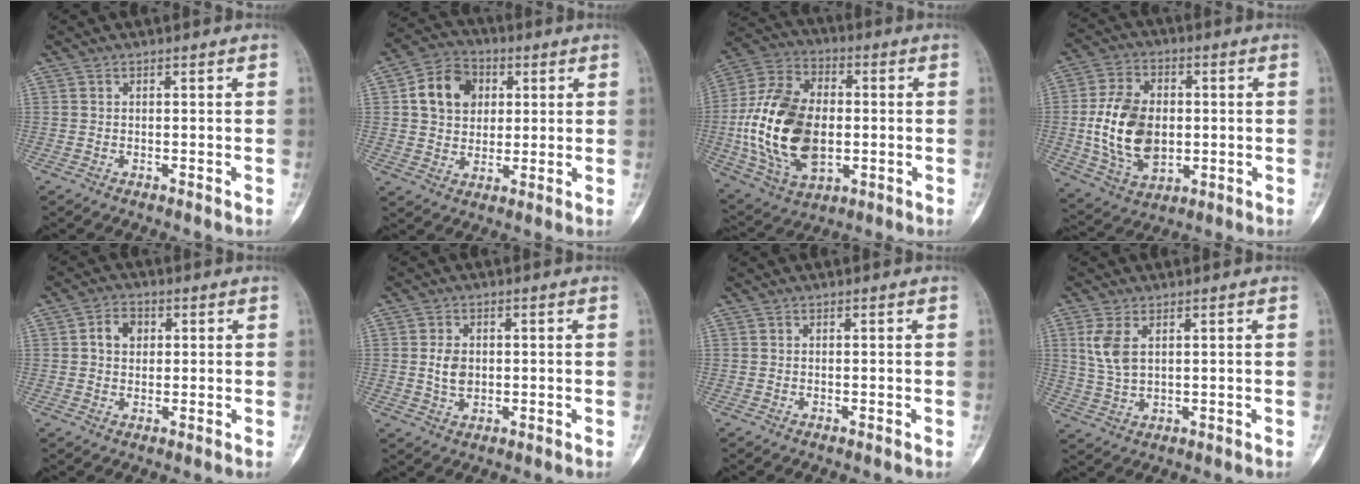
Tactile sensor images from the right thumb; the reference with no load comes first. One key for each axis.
{"total": 11.0, "fx": 2.6, "fy": 8.9, "fz": 6.0, "tx": -0.072, "ty": 0.002, "tz": 0.039}
{"total": 22.4, "fx": -1.6, "fy": 14.2, "fz": 17.3, "tx": -0.325, "ty": 0.006, "tz": -0.020}
{"total": 15.7, "fx": -0.5, "fy": 10.6, "fz": 11.5, "tx": -0.195, "ty": 0.000, "tz": 0.000}
{"total": 4.7, "fx": 1.0, "fy": 3.7, "fz": 2.8, "tx": -0.032, "ty": 0.007, "tz": 0.015}
{"total": 4.3, "fx": 0.2, "fy": 3.1, "fz": 2.9, "tx": -0.042, "ty": -0.002, "tz": 0.006}
{"total": 0.0}
{"total": 5.8, "fx": 2.0, "fy": 3.0, "fz": 4.6, "tx": -0.102, "ty": -0.003, "tz": 0.048}